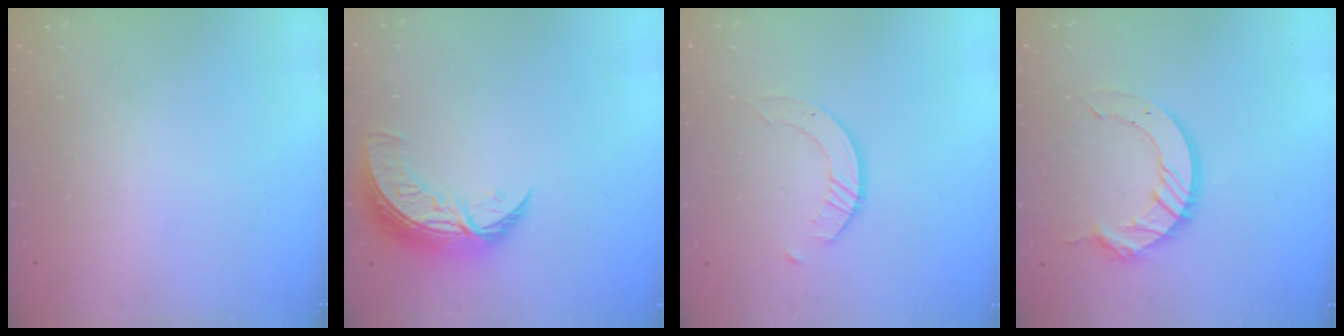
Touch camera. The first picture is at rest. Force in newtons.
{"total": 9.7, "press": 9.7, "slide": 0.8}
{"total": 2.5, "press": 2.5, "slide": 0.3}
{"total": 12.2, "press": 12.1, "slide": 1.1}